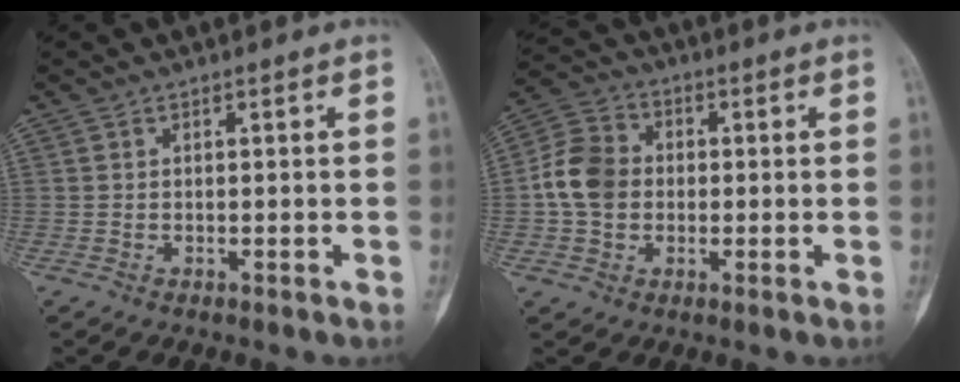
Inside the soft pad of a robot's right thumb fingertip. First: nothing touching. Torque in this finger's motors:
{"motor_torque": [0.56, 0.52, 0.04, 0.01, 0.02]}